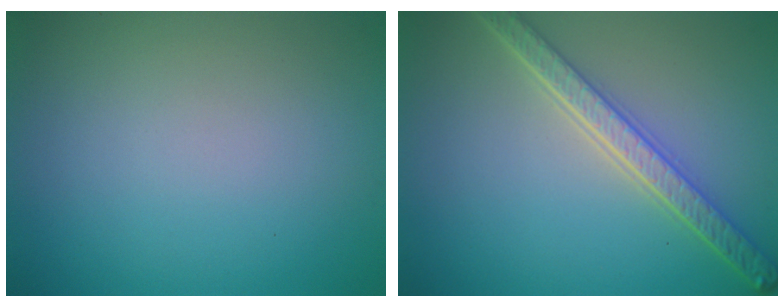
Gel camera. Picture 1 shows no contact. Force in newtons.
{"total": 4.9, "press": 3.9, "slide": 3.0}